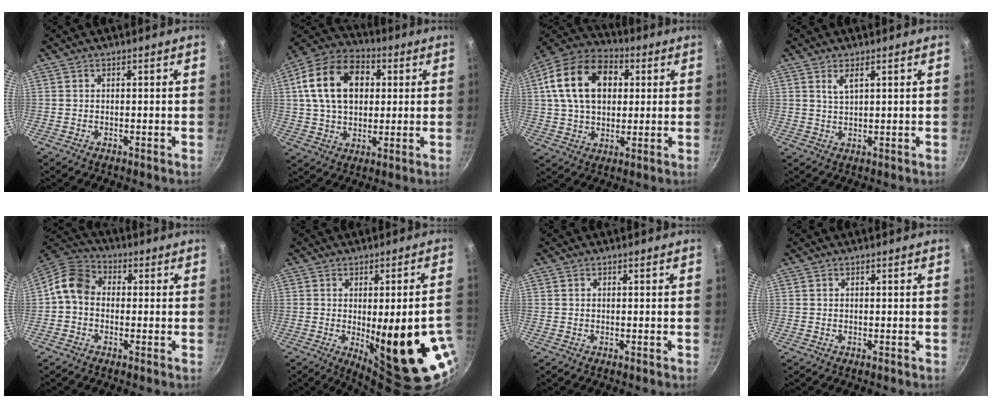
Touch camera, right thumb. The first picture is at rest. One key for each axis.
{"total": 17.5, "fx": 3.8, "fy": 12.2, "fz": 11.9, "tx": -0.184, "ty": 0.020, "tz": 0.051}
{"total": 18.5, "fx": 4.2, "fy": 12.8, "fz": 12.6, "tx": -0.198, "ty": 0.019, "tz": 0.060}
{"total": 2.8, "fx": 1.4, "fy": 1.0, "fz": 2.2, "tx": -0.039, "ty": -0.005, "tz": 0.031}
{"total": 7.7, "fx": -0.4, "fy": 6.2, "fz": 4.6, "tx": -0.073, "ty": 0.027, "tz": -0.030}
{"total": 21.0, "fx": -4.2, "fy": 6.1, "fz": 19.6, "tx": -0.230, "ty": -0.017, "tz": -0.033}
{"total": 0.0}
{"total": 0.0}